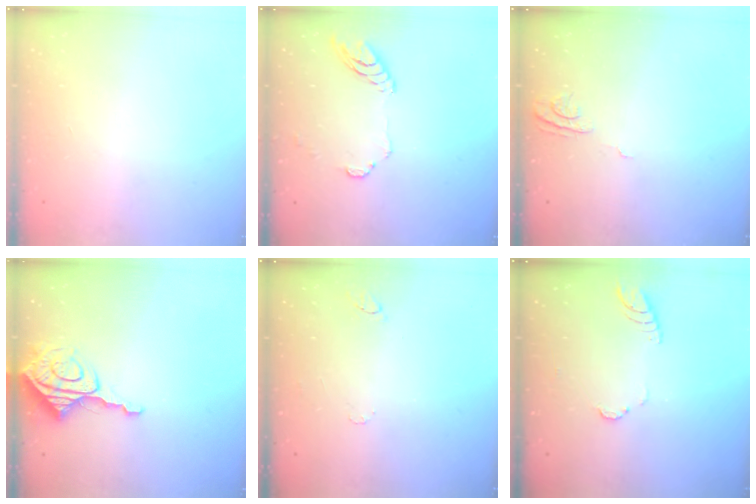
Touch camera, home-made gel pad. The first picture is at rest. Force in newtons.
{"total": 9.5, "press": 9.5, "slide": 0.9}
{"total": 6.0, "press": 6.0, "slide": 0.7}
{"total": 10.3, "press": 10.2, "slide": 1.1}
{"total": 4.8, "press": 4.8, "slide": 0.6}
{"total": 3.4, "press": 3.4, "slide": 0.3}